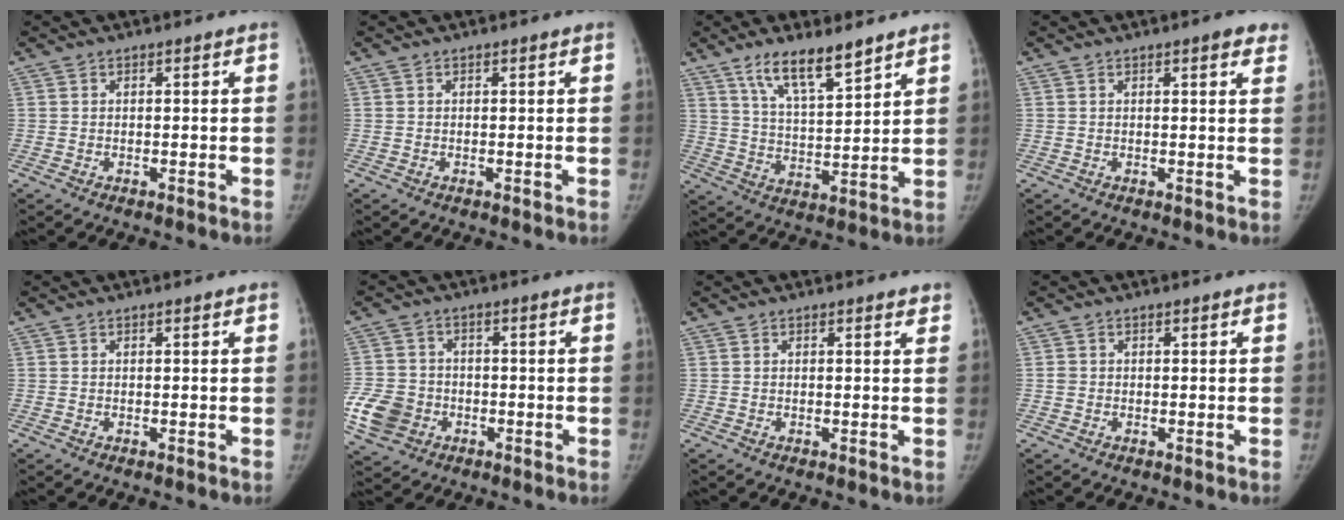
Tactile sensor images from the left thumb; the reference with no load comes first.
{"total": 0.0}
{"total": 10.8, "force": [7.6, 2.9, 7.1], "torque": [-0.112, -0.047, 0.144]}
{"total": 3.3, "force": [2.0, 0.8, 2.4], "torque": [-0.018, -0.004, 0.021]}
{"total": 0.0}
{"total": 8.7, "force": [-3.0, 7.2, 3.8], "torque": [-0.063, 0.014, -0.053]}
{"total": 1.1, "force": [0.9, 0.4, 0.6], "torque": [-0.004, -0.003, 0.010]}
{"total": 0.9, "force": [-0.1, 0.9, 0.3], "torque": [-0.002, 0.002, -0.001]}